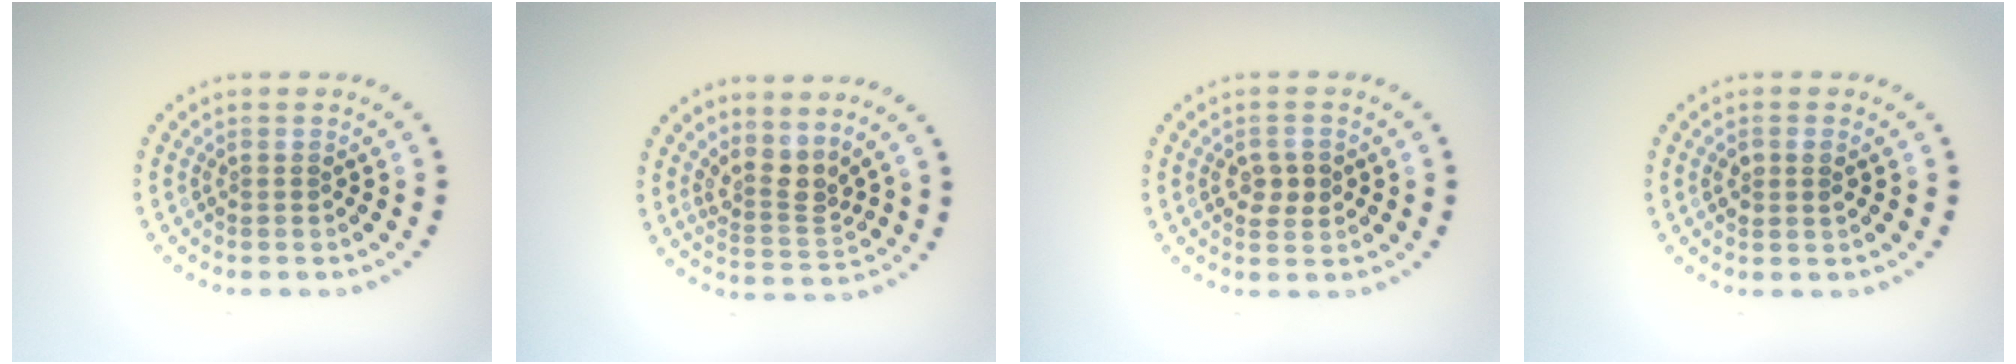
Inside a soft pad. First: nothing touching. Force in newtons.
{"total": 2.8, "press": 2.0, "slide": 1.9}
{"total": 2.2, "press": 2.2, "slide": 0.1}
{"total": 1.4, "press": 1.4, "slide": 0.4}